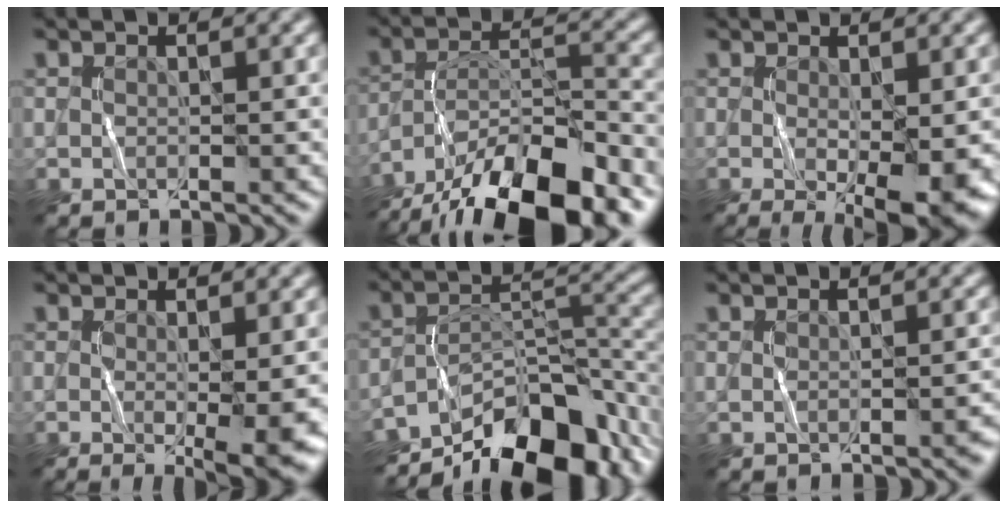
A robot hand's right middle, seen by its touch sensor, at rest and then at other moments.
{"total": 15.2, "force": [-11.4, 4.5, 9.0], "torque": [-0.176, 0.000, -0.192]}
{"total": 7.3, "force": [-1.9, 1.9, 6.8], "torque": [-0.115, -0.026, -0.016]}
{"total": 5.2, "force": [-1.1, 0.9, 5.0], "torque": [-0.083, -0.017, -0.012]}
{"total": 12.5, "force": [-9.2, 4.8, 7.0], "torque": [-0.093, 0.009, -0.156]}
{"total": 1.0, "force": [-0.4, 0.4, 0.8], "torque": [-0.017, -0.003, -0.003]}